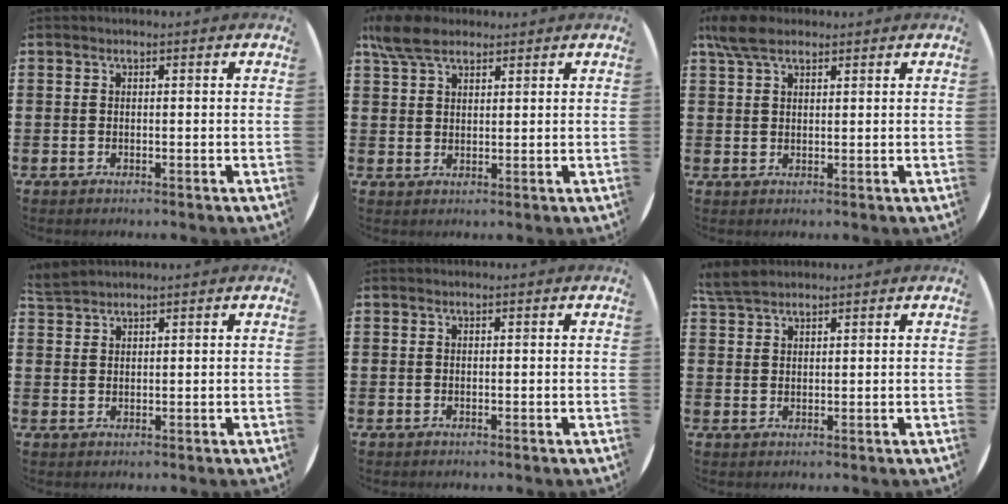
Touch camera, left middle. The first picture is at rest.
{"total": 5.3, "force": [4.2, 2.2, 2.2], "torque": [-0.047, -0.005, 0.079]}
{"total": 4.4, "force": [3.2, 1.9, 2.3], "torque": [-0.046, 0.001, 0.059]}
{"total": 2.1, "force": [2.1, 0.1, 0.0], "torque": [-0.006, -0.001, 0.042]}
{"total": 0.0}
{"total": 3.6, "force": [3.2, 1.0, 1.2], "torque": [-0.024, -0.003, 0.060]}